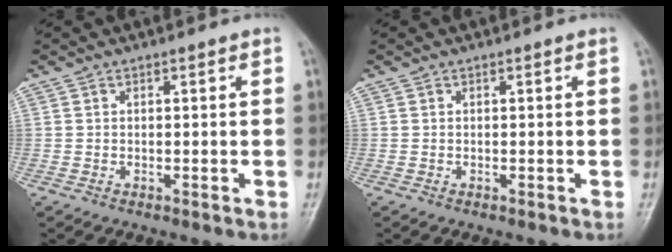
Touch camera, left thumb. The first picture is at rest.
{"total": 0.0}